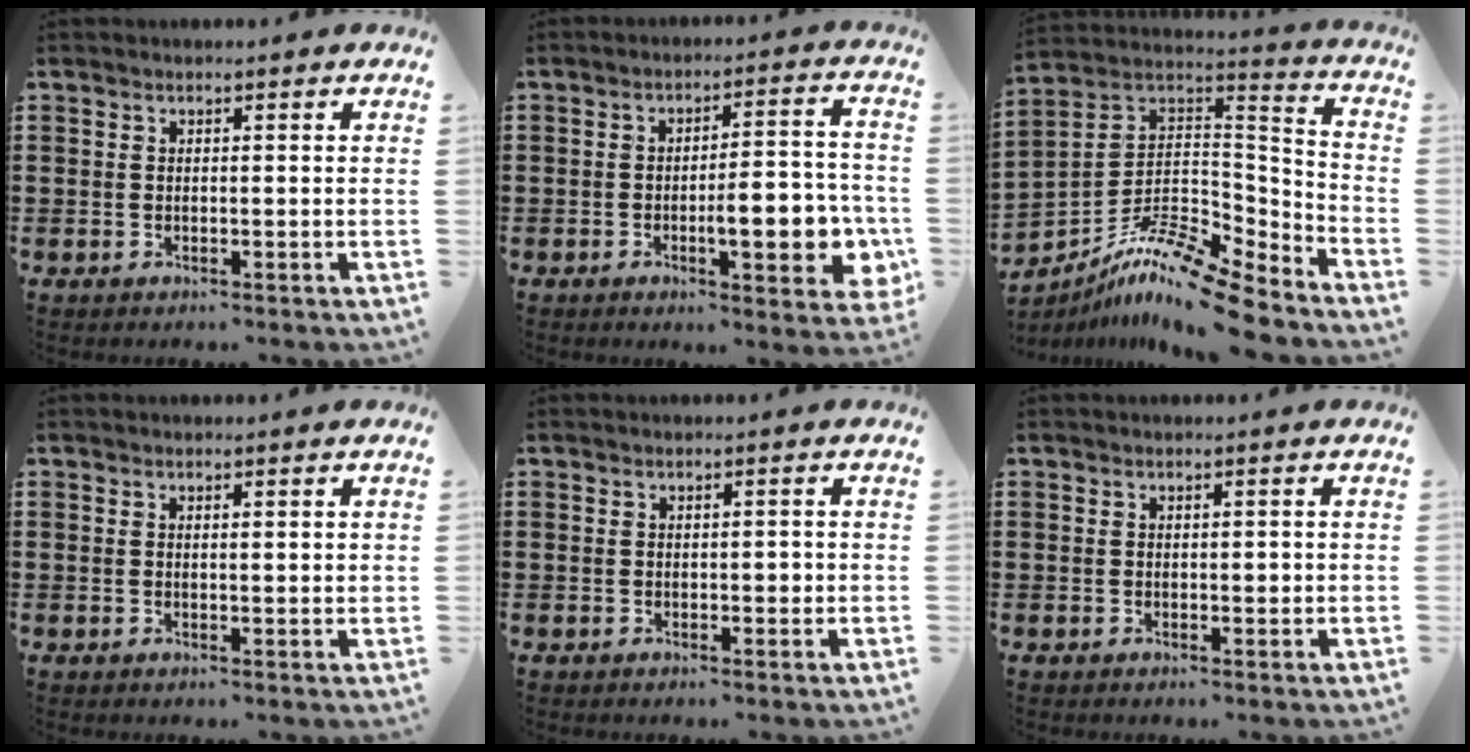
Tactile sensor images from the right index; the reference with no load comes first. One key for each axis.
{"total": 9.3, "fx": -2.3, "fy": 3.0, "fz": 8.5, "tx": -0.113, "ty": -0.006, "tz": -0.038}
{"total": 12.6, "fx": -10.0, "fy": 2.1, "fz": 7.4, "tx": -0.140, "ty": 0.017, "tz": -0.194}
{"total": 0.7, "fx": 0.4, "fy": 0.1, "fz": 0.5, "tx": -0.011, "ty": 0.000, "tz": 0.008}
{"total": 1.2, "fx": 0.0, "fy": 0.6, "fz": 1.0, "tx": -0.017, "ty": 0.004, "tz": -0.001}
{"total": 0.9, "fx": 0.1, "fy": 0.5, "fz": 0.7, "tx": -0.014, "ty": 0.004, "tz": 0.001}